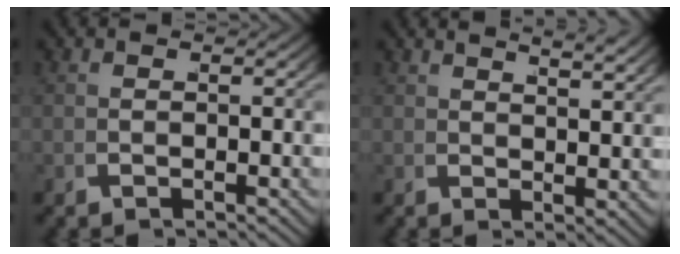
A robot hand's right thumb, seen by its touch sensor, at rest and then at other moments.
{"total": 3.2, "force": [2.9, -0.1, 1.5], "torque": [-0.010, 0.008, 0.048]}